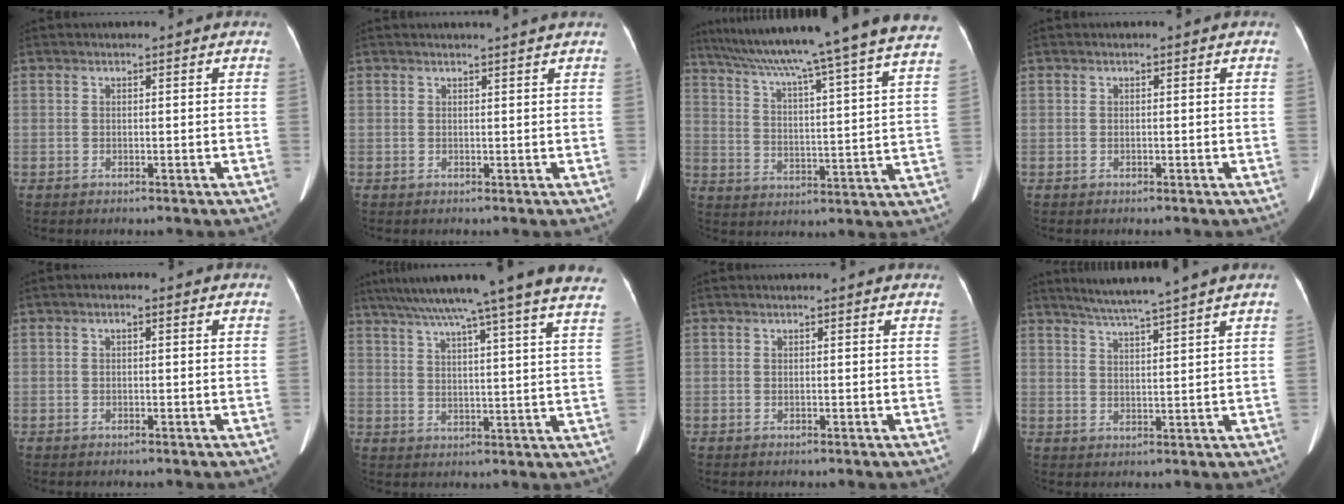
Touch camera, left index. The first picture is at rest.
{"total": 2.3, "force": [2.1, -0.4, 0.8], "torque": [-0.010, 0.010, 0.025]}
{"total": 29.8, "force": [26.2, -1.7, 14.1], "torque": [-0.235, -0.050, 0.347]}
{"total": 0.0}
{"total": 0.9, "force": [-0.1, 0.3, 0.8], "torque": [-0.015, 0.003, -0.004]}
{"total": 26.7, "force": [22.8, -1.1, 14.0], "torque": [-0.230, -0.020, 0.299]}
{"total": 2.5, "force": [2.2, 0.8, 0.8], "torque": [-0.010, 0.023, 0.017]}
{"total": 7.8, "force": [6.5, -1.7, 3.9], "torque": [-0.064, 0.007, 0.103]}